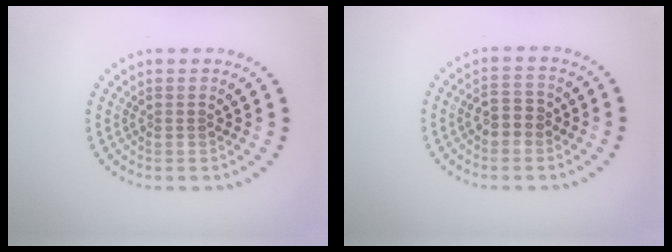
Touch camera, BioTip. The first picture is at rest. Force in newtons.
{"total": 2.3, "press": 2.2, "slide": 0.3}